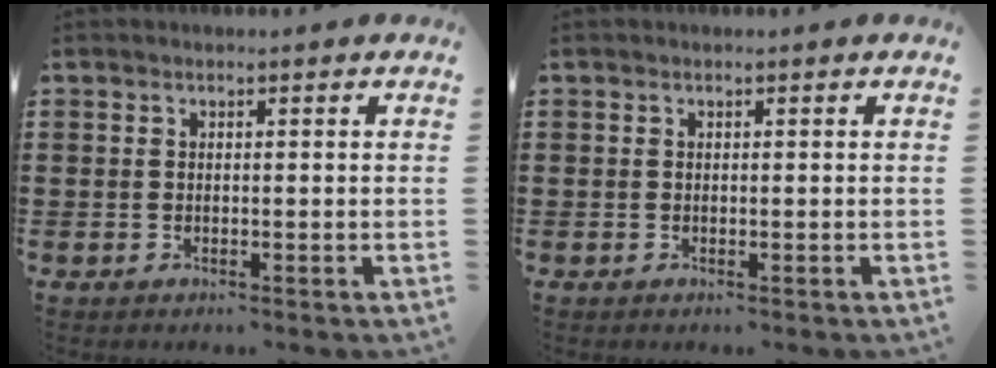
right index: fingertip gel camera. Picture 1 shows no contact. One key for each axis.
{"total": 0.0}